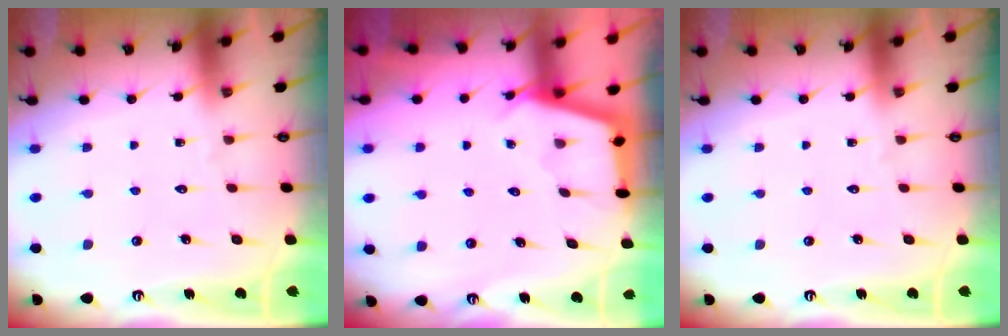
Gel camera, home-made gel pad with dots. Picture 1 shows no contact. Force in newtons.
{"total": 2.8, "press": 2.8, "slide": 0.4}
{"total": 0.0}